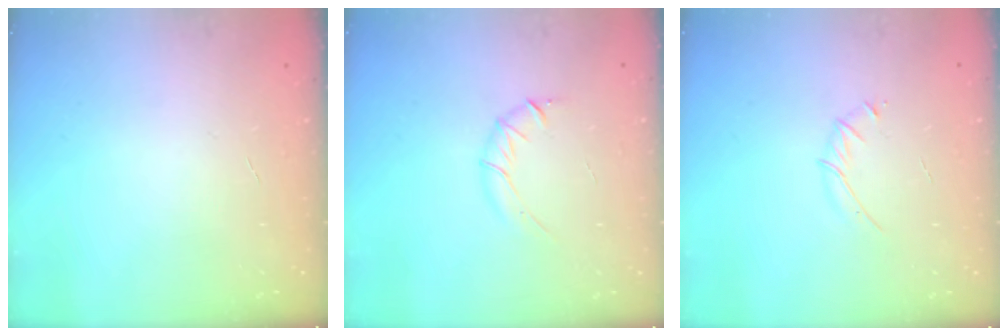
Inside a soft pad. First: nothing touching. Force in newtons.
{"total": 5.6, "press": 5.4, "slide": 1.6}
{"total": 3.3, "press": 3.2, "slide": 0.9}